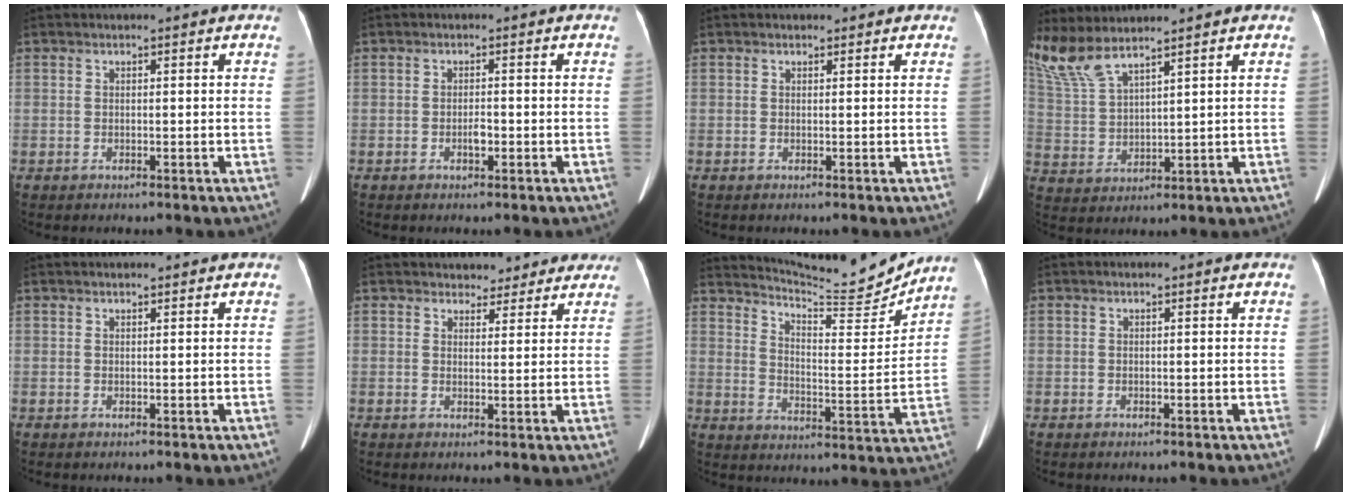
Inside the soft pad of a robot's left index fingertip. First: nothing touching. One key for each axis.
{"total": 1.2, "fx": -0.9, "fy": 0.2, "fz": 0.8, "tx": -0.009, "ty": -0.006, "tz": -0.011}
{"total": 1.0, "fx": 0.8, "fy": 0.6, "fz": 0.1, "tx": -0.002, "ty": -0.002, "tz": 0.007}
{"total": 9.3, "fx": 8.1, "fy": 1.0, "fz": 4.4, "tx": -0.111, "ty": 0.002, "tz": 0.178}
{"total": 2.8, "fx": 2.6, "fy": 0.3, "fz": 1.0, "tx": -0.011, "ty": 0.014, "tz": 0.030}
{"total": 6.3, "fx": 5.6, "fy": 2.8, "fz": -0.1, "tx": 0.026, "ty": -0.001, "tz": 0.053}
{"total": 14.9, "fx": 14.6, "fy": -0.6, "fz": 3.0, "tx": -0.054, "ty": -0.060, "tz": 0.209}
{"total": 0.0}